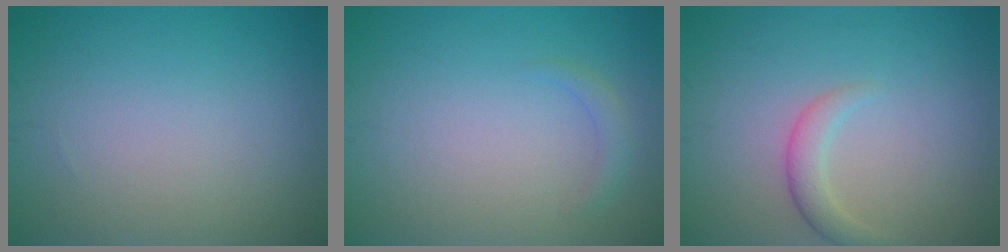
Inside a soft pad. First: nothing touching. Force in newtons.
{"total": 1.1, "press": 1.1, "slide": 0.0}
{"total": 2.0, "press": 2.0, "slide": 0.1}